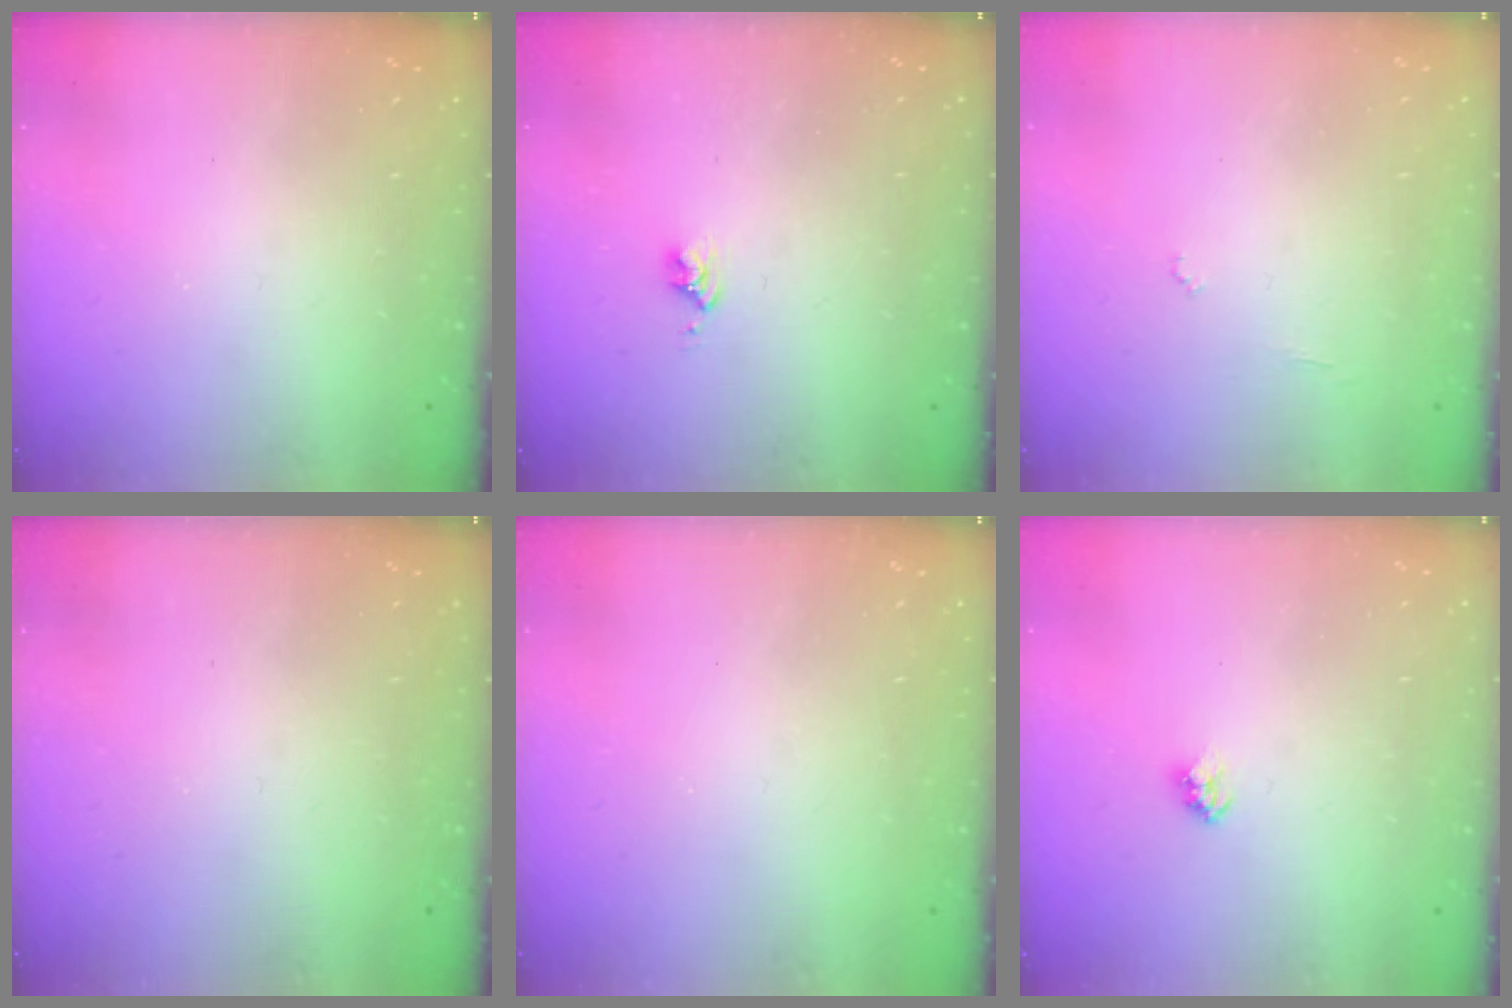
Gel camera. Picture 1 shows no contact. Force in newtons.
{"total": 2.8, "press": 2.8, "slide": 0.3}
{"total": 3.9, "press": 3.9, "slide": 0.3}
{"total": 0.0}
{"total": 0.0}
{"total": 2.4, "press": 2.4, "slide": 0.2}